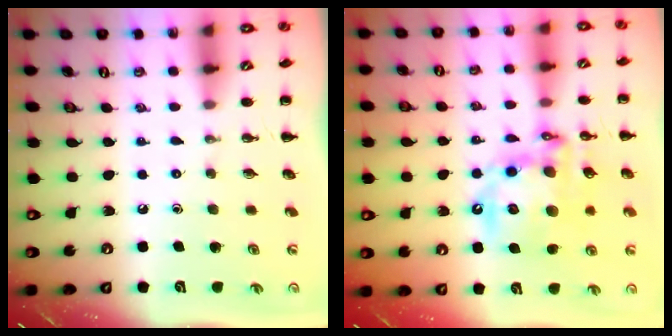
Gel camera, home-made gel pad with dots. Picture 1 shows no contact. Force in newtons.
{"total": 17.5, "press": 17.2, "slide": 3.6}